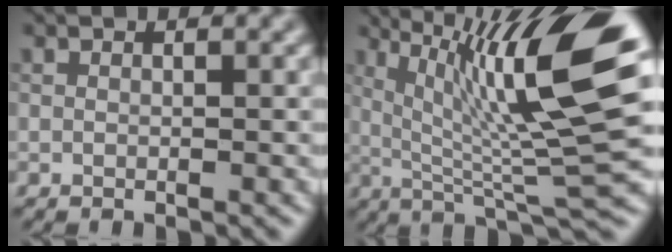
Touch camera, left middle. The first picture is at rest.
{"total": 13.0, "force": [4.1, 2.1, 12.2], "torque": [-0.192, 0.013, 0.078]}